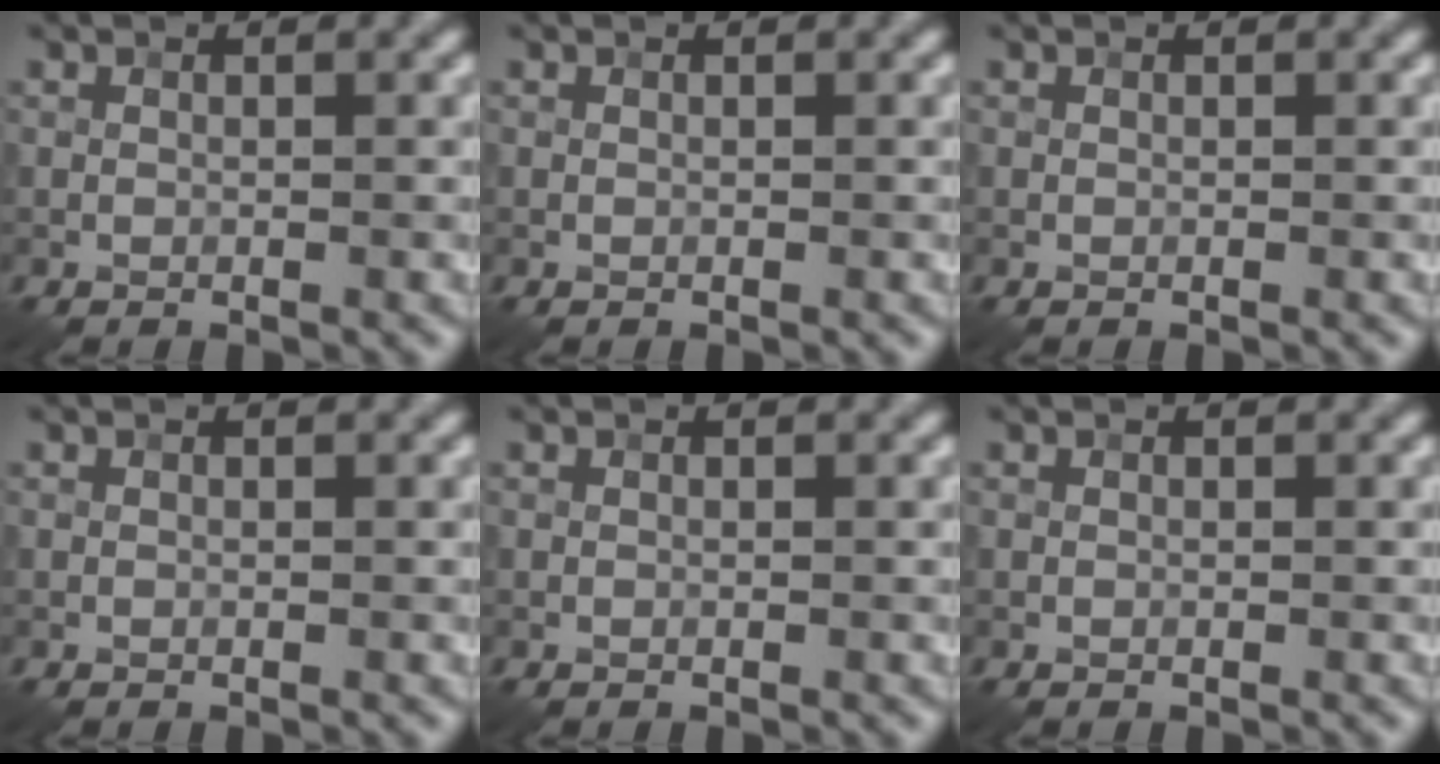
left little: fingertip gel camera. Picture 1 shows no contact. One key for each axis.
{"total": 0.0}
{"total": 0.0}
{"total": 0.0}
{"total": 0.0}
{"total": 0.0}